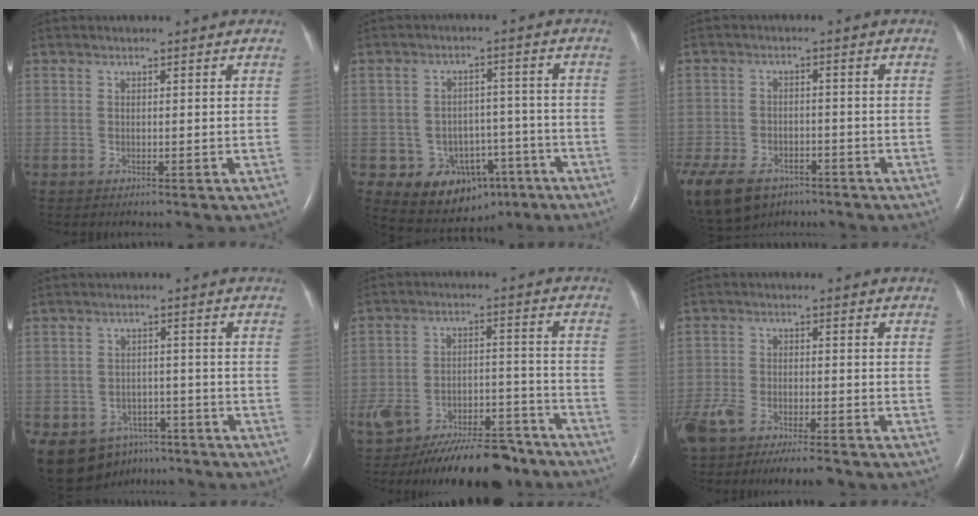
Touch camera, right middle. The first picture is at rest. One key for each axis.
{"total": 9.8, "fx": -4.9, "fy": 7.6, "fz": 3.8, "tx": -0.049, "ty": 0.026, "tz": -0.059}
{"total": 22.7, "fx": -13.2, "fy": 15.0, "fz": 10.7, "tx": -0.352, "ty": -0.038, "tz": -0.198}
{"total": 11.0, "fx": -7.2, "fy": 7.6, "fz": 3.2, "tx": -0.070, "ty": 0.008, "tz": -0.094}
{"total": 17.0, "fx": -14.4, "fy": 5.3, "fz": 7.2, "tx": -0.109, "ty": 0.014, "tz": -0.215}
{"total": 12.1, "fx": -9.2, "fy": 3.7, "fz": 6.9, "tx": -0.145, "ty": -0.010, "tz": -0.150}